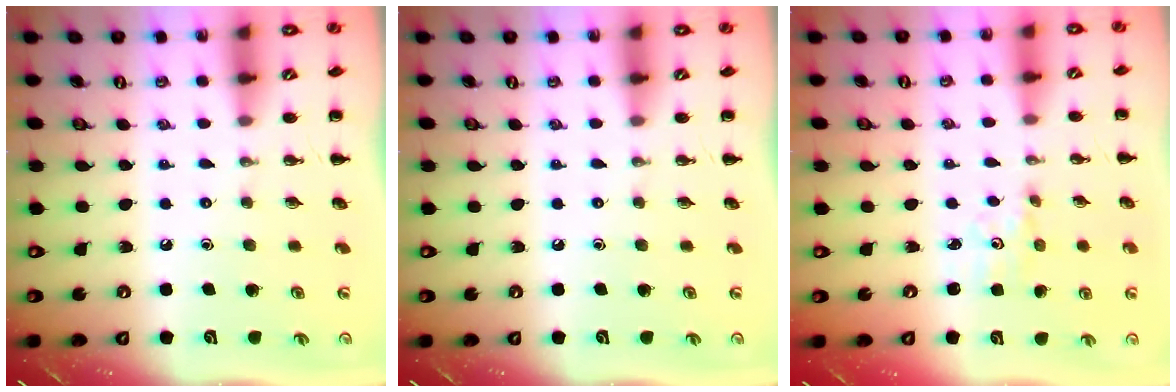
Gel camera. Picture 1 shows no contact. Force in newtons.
{"total": 0.0}
{"total": 2.0, "press": 1.9, "slide": 0.7}